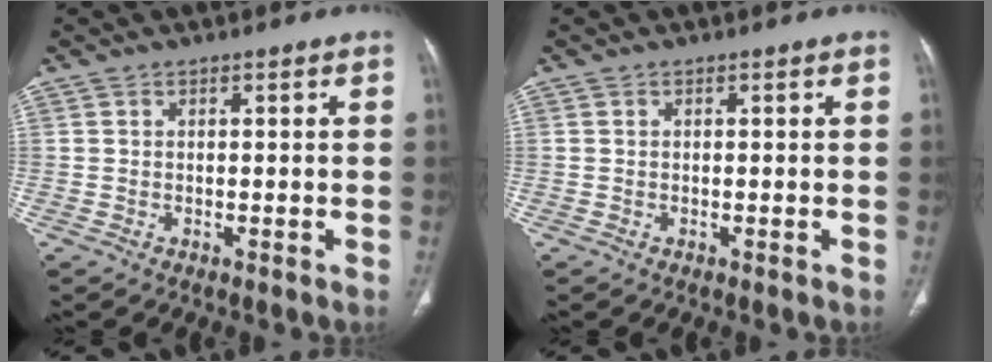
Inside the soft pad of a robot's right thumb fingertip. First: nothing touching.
{"total": 0.0}